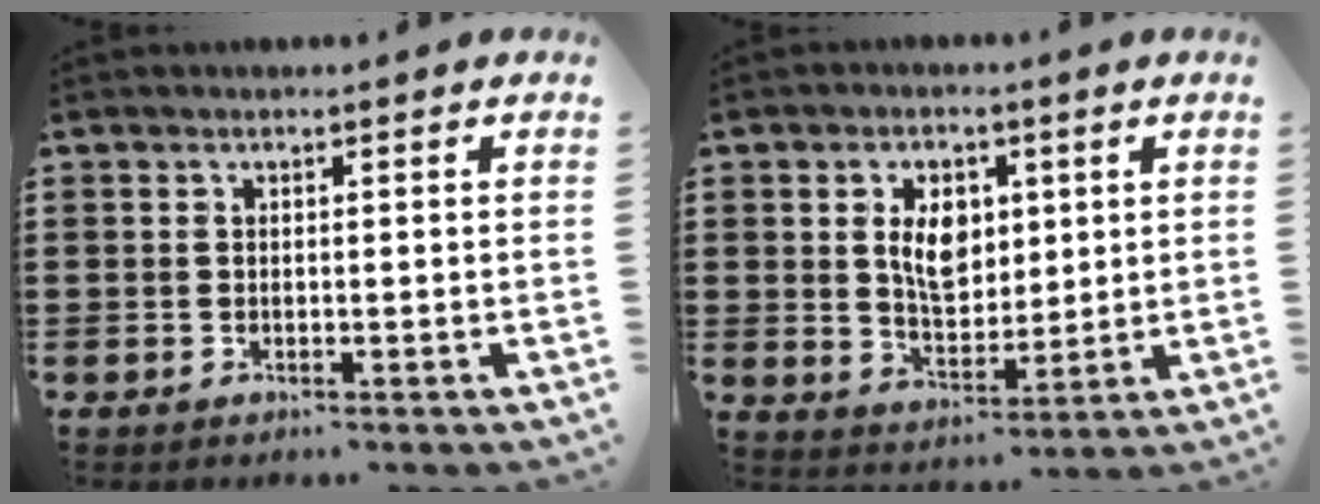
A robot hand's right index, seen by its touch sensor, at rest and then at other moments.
{"total": 6.7, "force": [1.6, 4.4, 4.8], "torque": [-0.093, 0.008, 0.022]}